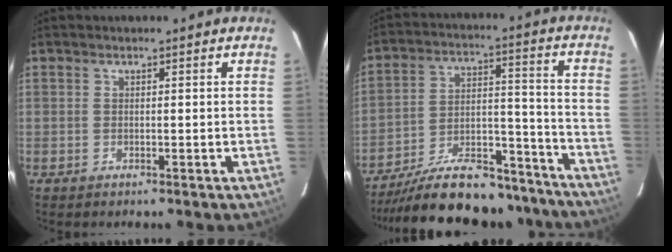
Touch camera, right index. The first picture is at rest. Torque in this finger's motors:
{"motor_torque": [1.07, -1.07, 0.82, 0.18]}